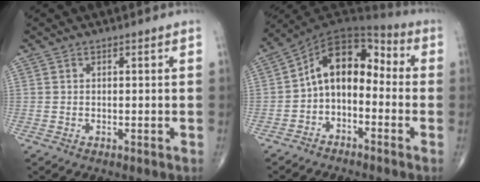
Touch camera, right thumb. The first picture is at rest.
{"total": 11.5, "force": [-1.9, 7.4, 8.5], "torque": [-0.111, 0.067, -0.048]}